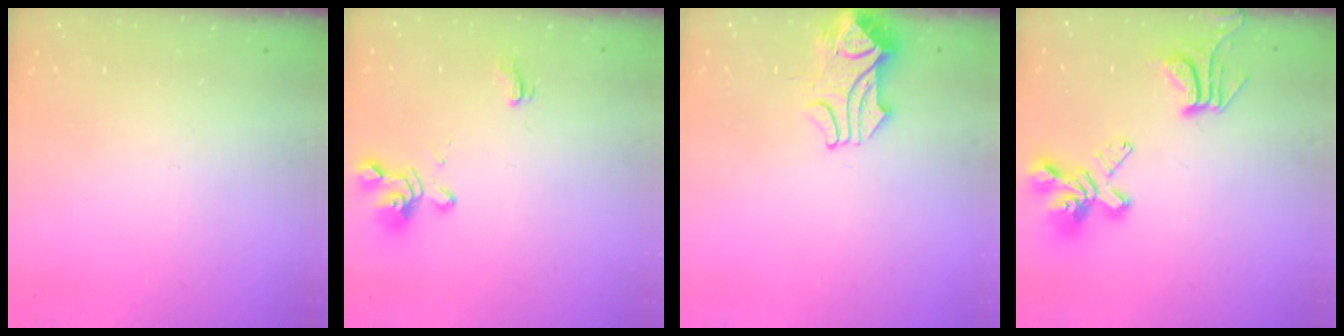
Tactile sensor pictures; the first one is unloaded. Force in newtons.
{"total": 5.4, "press": 5.4, "slide": 0.3}
{"total": 2.2, "press": 2.1, "slide": 0.5}
{"total": 8.0, "press": 7.9, "slide": 1.2}